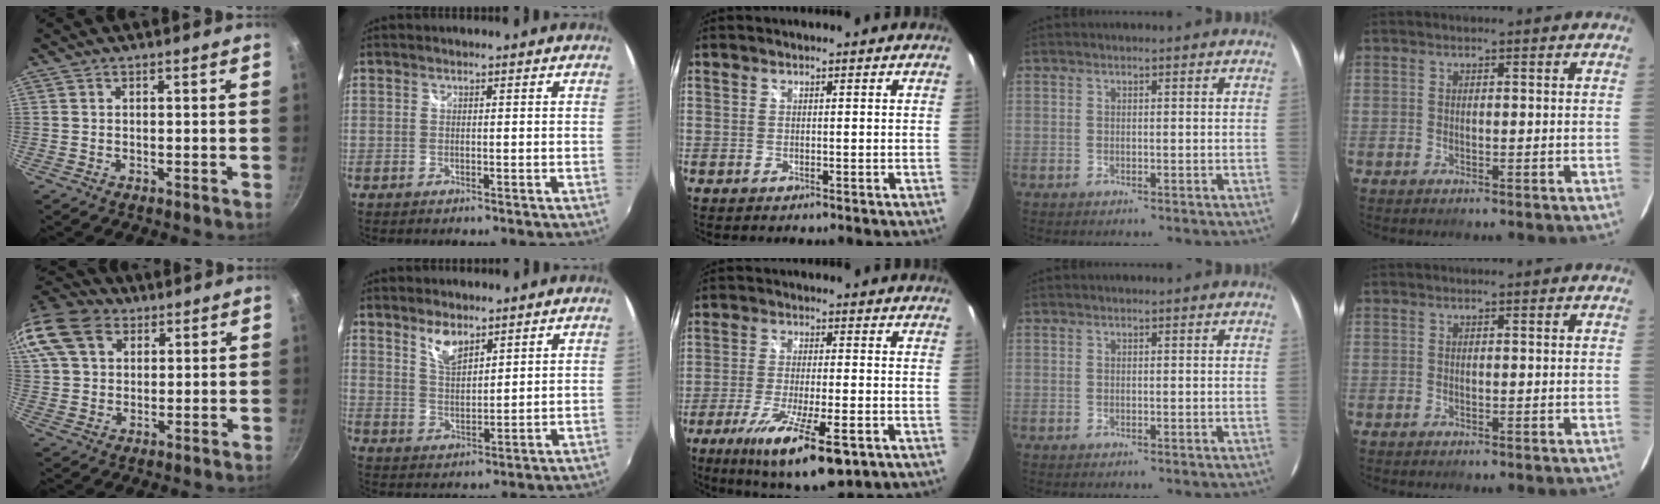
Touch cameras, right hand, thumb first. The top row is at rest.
{"thumb": {"total": 19.4, "force": [8.5, 14.1, 10.4], "torque": [-0.237, 0.032, 0.153]}, "index": {"total": 5.2, "force": [3.8, 2.0, 3.0], "torque": [-0.051, -0.002, 0.072]}, "middle": {"total": 15.2, "force": [-8.5, 3.4, 12.2], "torque": [-0.229, -0.051, -0.139]}}